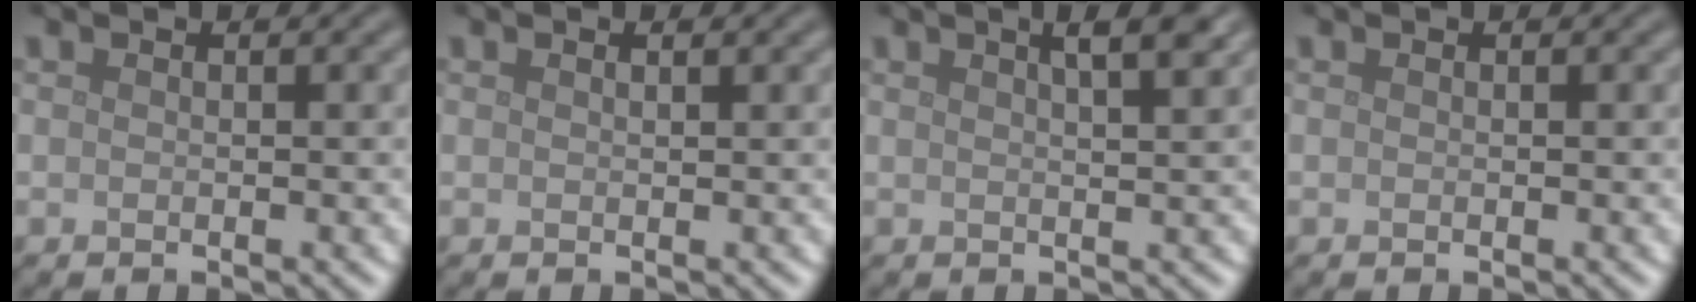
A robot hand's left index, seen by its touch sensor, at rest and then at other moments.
{"total": 0.6, "force": [0.4, 0.1, 0.4], "torque": [-0.007, 0.001, 0.007]}
{"total": 4.9, "force": [2.7, 1.9, 3.6], "torque": [-0.019, 0.030, 0.011]}
{"total": 0.0}